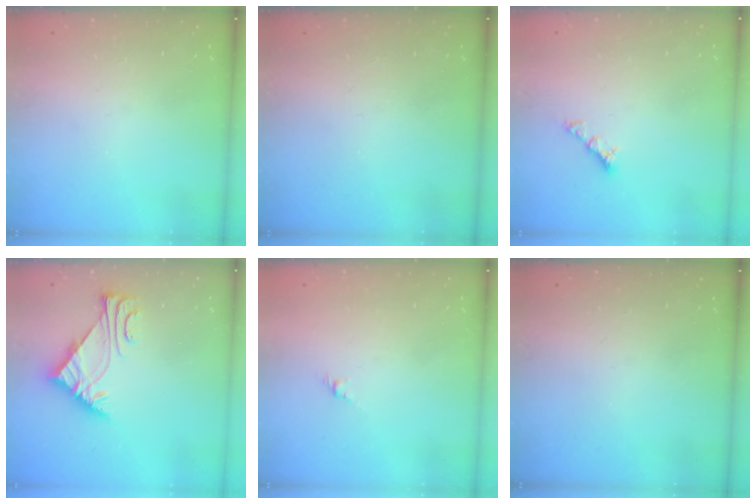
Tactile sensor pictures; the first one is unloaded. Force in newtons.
{"total": 0.0}
{"total": 4.1, "press": 4.1, "slide": 0.5}
{"total": 5.7, "press": 5.6, "slide": 0.9}
{"total": 1.6, "press": 1.5, "slide": 0.5}
{"total": 0.0}